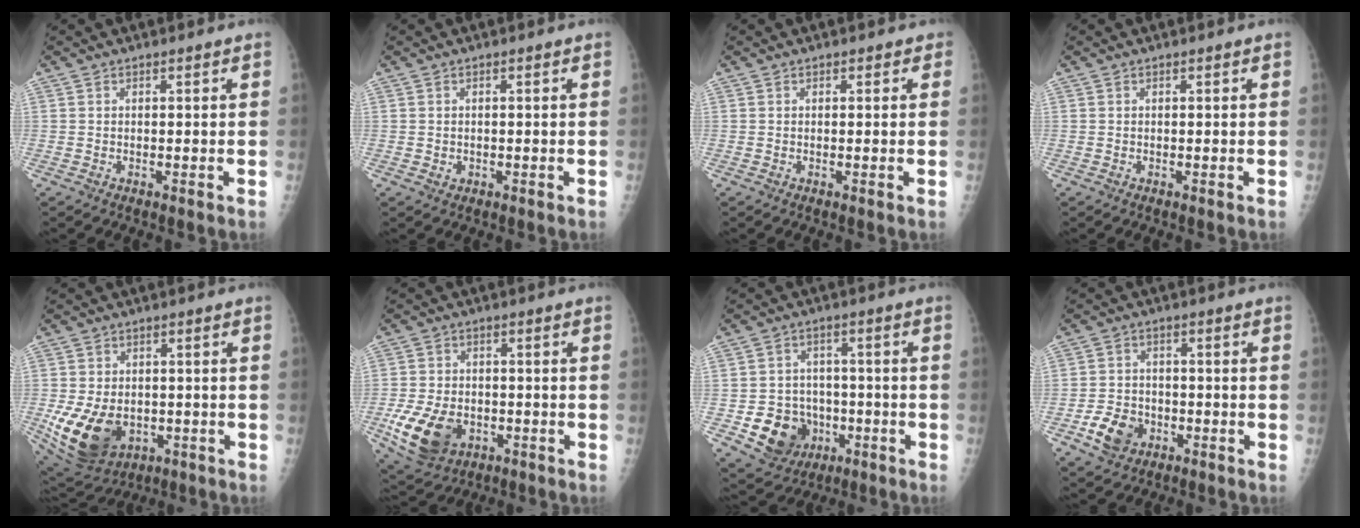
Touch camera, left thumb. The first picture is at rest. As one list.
[{"total": 1.0, "force": [-0.2, 0.9, 0.3], "torque": [-0.005, 0.001, 0.001]}, {"total": 0.8, "force": [0.4, 0.6, 0.3], "torque": [0.010, 0.001, -0.001]}, {"total": 0.0}, {"total": 14.5, "force": [-3.2, 10.6, 9.4], "torque": [-0.177, -0.005, -0.029]}, {"total": 12.8, "force": [-4.2, 9.0, 8.1], "torque": [-0.152, 0.006, -0.061]}, {"total": 11.5, "force": [-3.5, 9.8, 4.8], "torque": [-0.049, 0.019, -0.044]}, {"total": 7.2, "force": [-3.0, 5.6, 3.5], "torque": [-0.048, 0.015, -0.050]}]